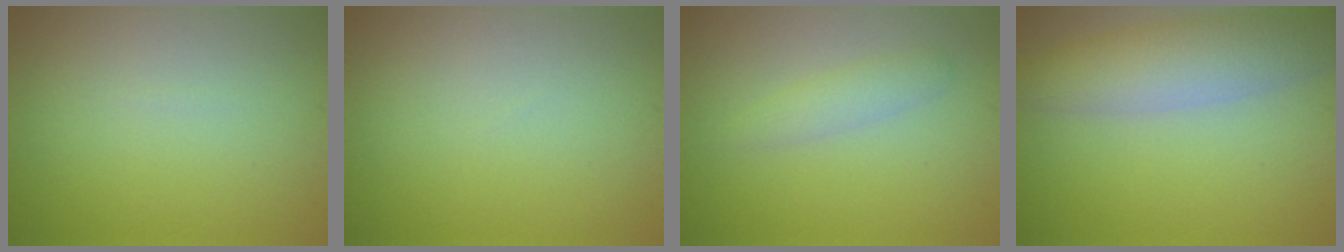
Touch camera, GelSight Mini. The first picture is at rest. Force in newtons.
{"total": 0.0}
{"total": 1.1, "press": 1.1, "slide": 0.1}
{"total": 5.3, "press": 5.3, "slide": 0.1}